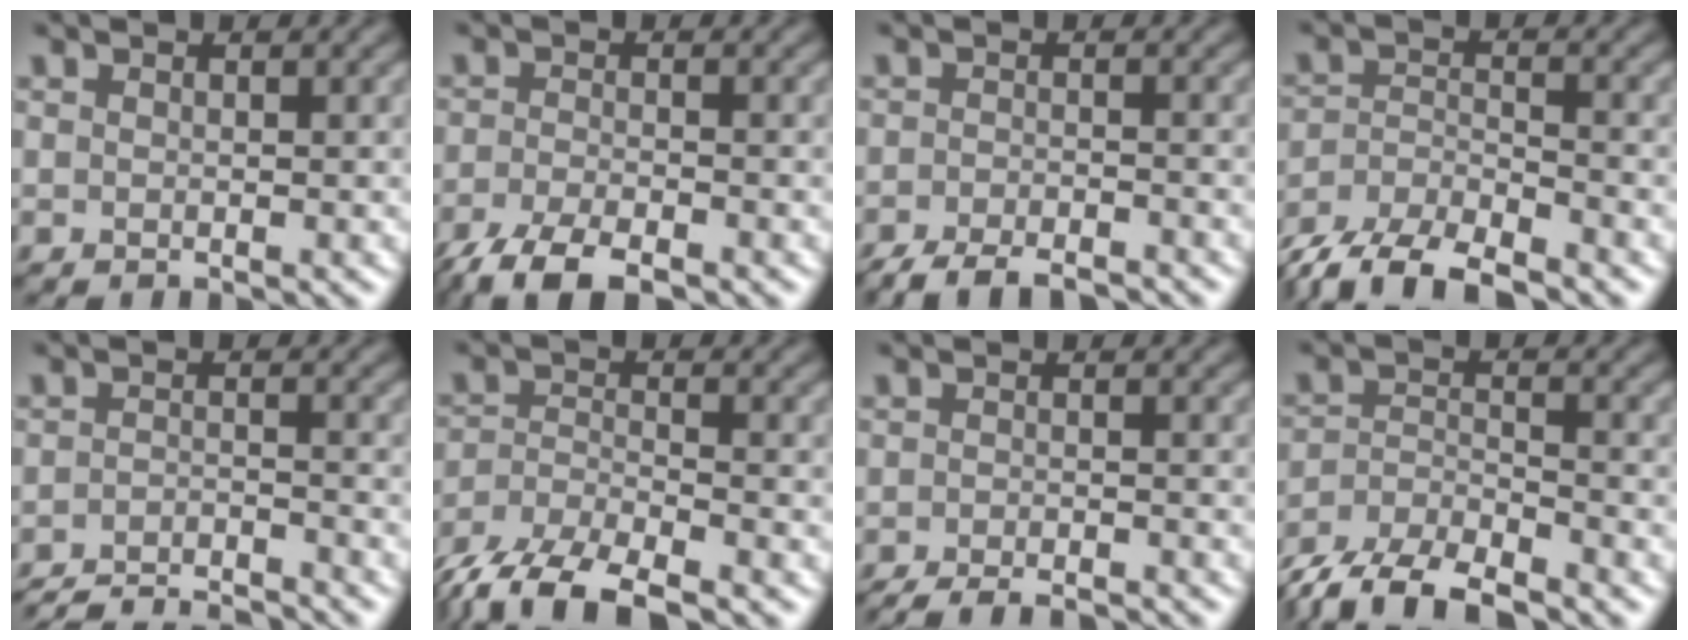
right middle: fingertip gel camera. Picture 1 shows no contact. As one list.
[{"total": 5.2, "force": [-3.9, 1.5, 3.1], "torque": [-0.060, -0.011, -0.081]}, {"total": 5.3, "force": [-4.4, 1.4, 2.5], "torque": [-0.036, -0.010, -0.077]}, {"total": 7.7, "force": [-6.4, 2.5, 3.5], "torque": [-0.065, -0.019, -0.118]}, {"total": 5.8, "force": [-5.3, 0.8, 2.0], "torque": [-0.033, -0.006, -0.091]}, {"total": 7.2, "force": [-5.5, 2.3, 3.9], "torque": [-0.073, -0.012, -0.109]}, {"total": 5.0, "force": [-4.4, 0.9, 2.1], "torque": [-0.033, -0.007, -0.066]}, {"total": 7.7, "force": [-6.5, 2.5, 3.4], "torque": [-0.064, -0.020, -0.119]}]